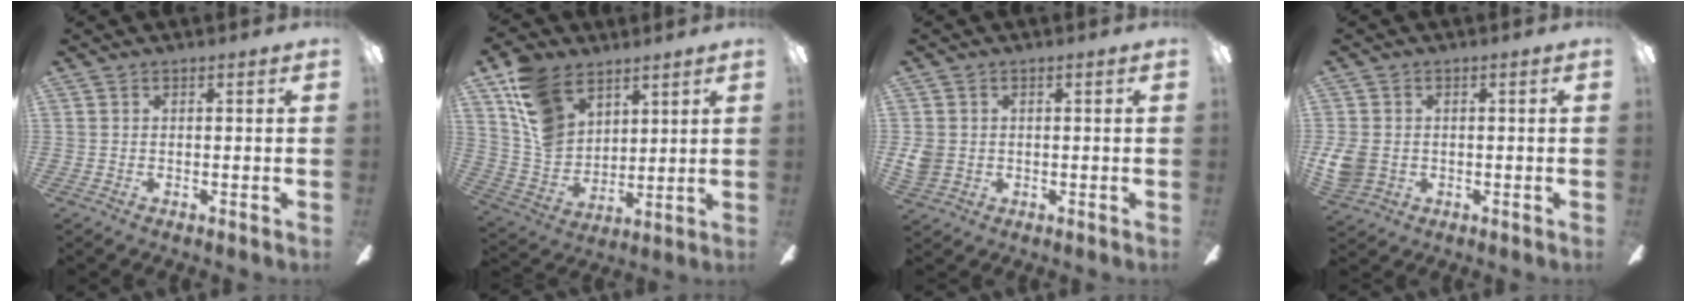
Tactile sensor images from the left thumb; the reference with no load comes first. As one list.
[{"total": 13.9, "force": [8.7, 9.4, 5.4], "torque": [-0.120, -0.036, 0.176]}, {"total": 3.7, "force": [0.1, 3.5, 1.4], "torque": [-0.020, 0.006, 0.005]}, {"total": 6.3, "force": [-0.5, 5.3, 3.2], "torque": [-0.076, 0.006, -0.007]}]